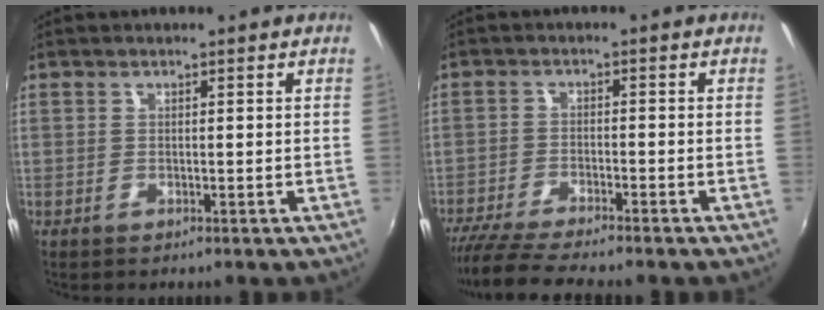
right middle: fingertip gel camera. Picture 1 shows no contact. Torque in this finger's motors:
{"motor_torque": [1.02, -1.12, 0.15, 0.10]}